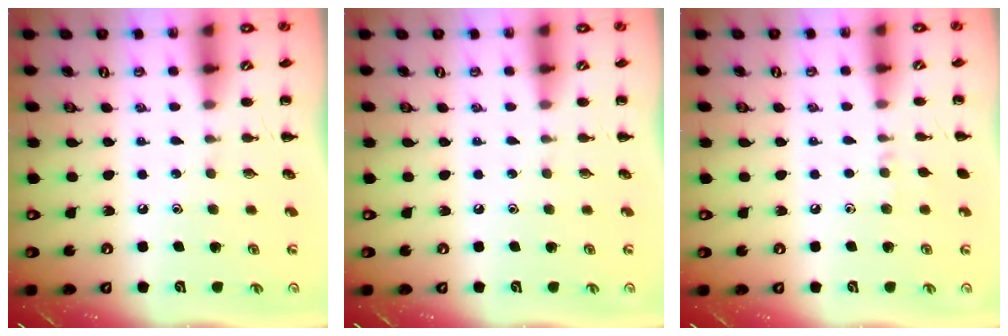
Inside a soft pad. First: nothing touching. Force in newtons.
{"total": 0.0}
{"total": 3.9, "press": 3.6, "slide": 1.5}